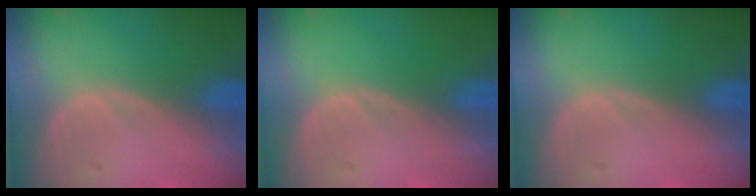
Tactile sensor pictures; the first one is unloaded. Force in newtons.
{"total": 0.0}
{"total": 0.0}